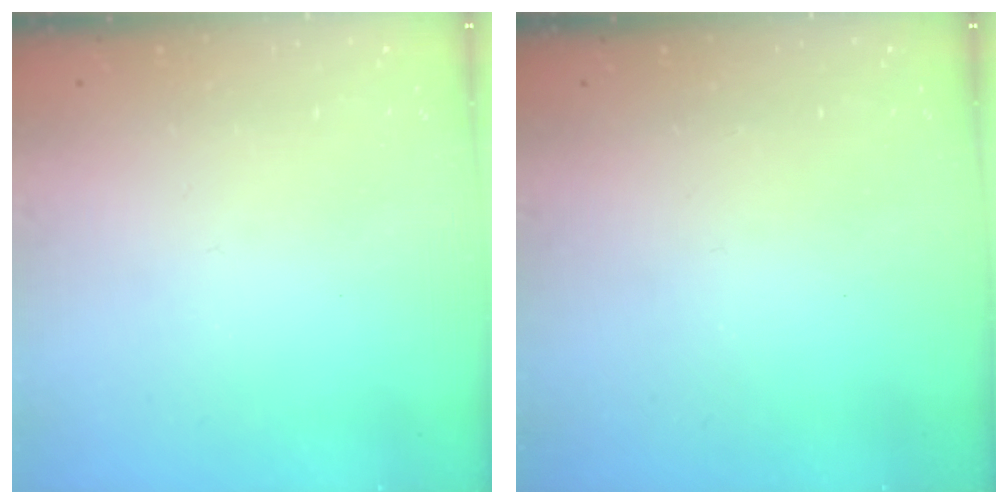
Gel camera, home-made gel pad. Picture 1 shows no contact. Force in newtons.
{"total": 0.0}